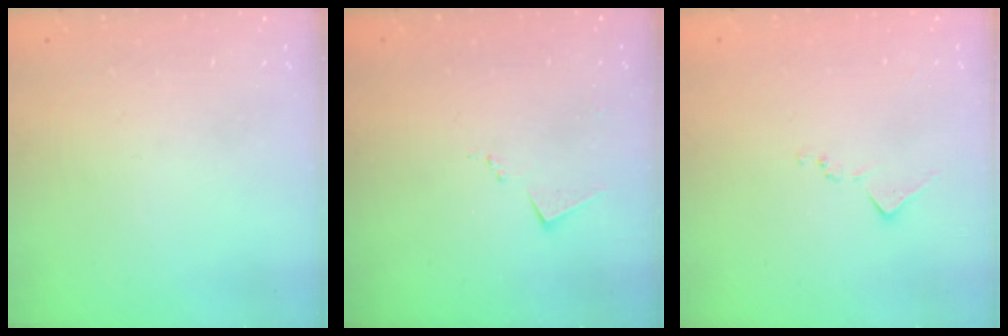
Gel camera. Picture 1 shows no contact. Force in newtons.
{"total": 6.5, "press": 6.5, "slide": 0.5}
{"total": 7.7, "press": 7.7, "slide": 0.6}